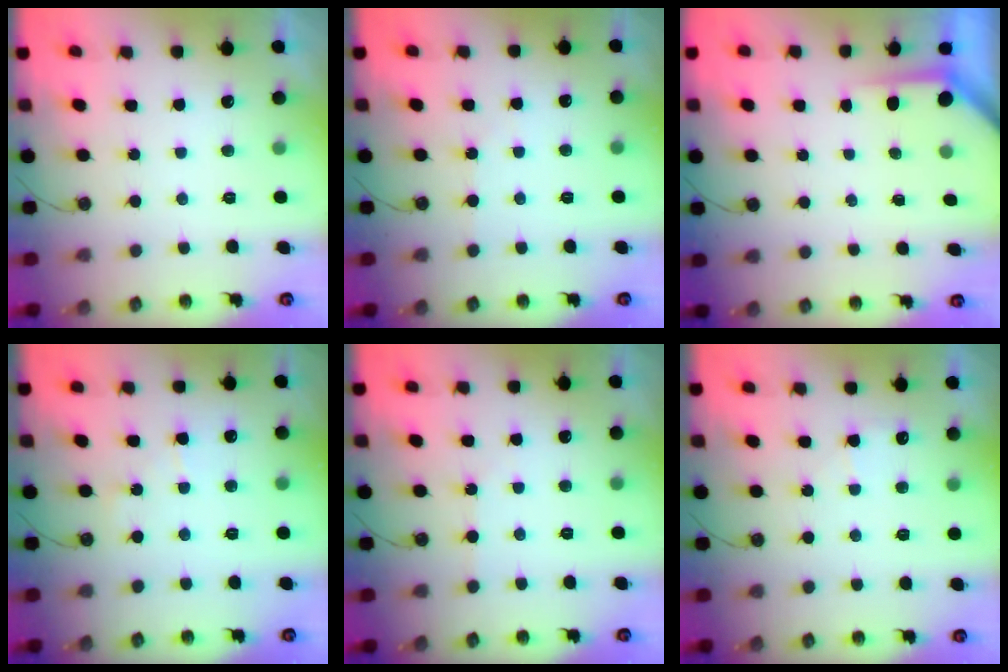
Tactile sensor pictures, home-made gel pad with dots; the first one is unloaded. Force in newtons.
{"total": 2.6, "press": 2.6, "slide": 0.5}
{"total": 3.5, "press": 3.5, "slide": 0.2}
{"total": 4.1, "press": 4.1, "slide": 0.5}
{"total": 1.6, "press": 1.5, "slide": 0.3}
{"total": 4.3, "press": 4.2, "slide": 0.5}